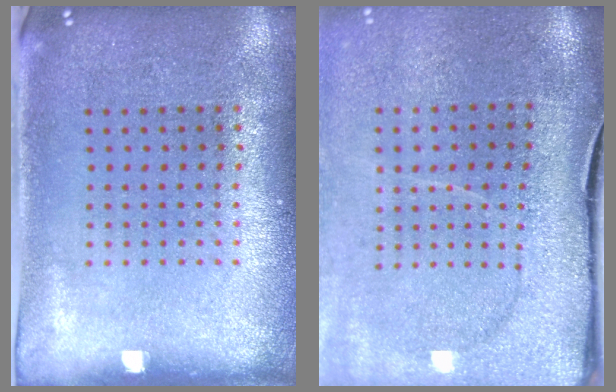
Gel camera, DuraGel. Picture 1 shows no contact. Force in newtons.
{"total": 3.9, "press": 3.2, "slide": 2.3}